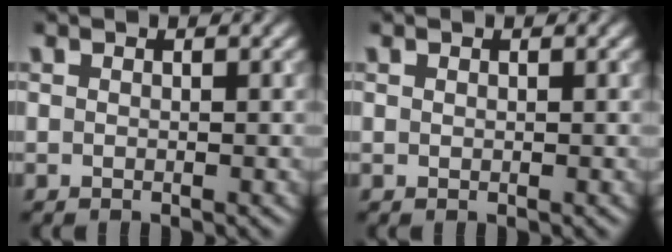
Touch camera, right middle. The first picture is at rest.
{"total": 0.0}